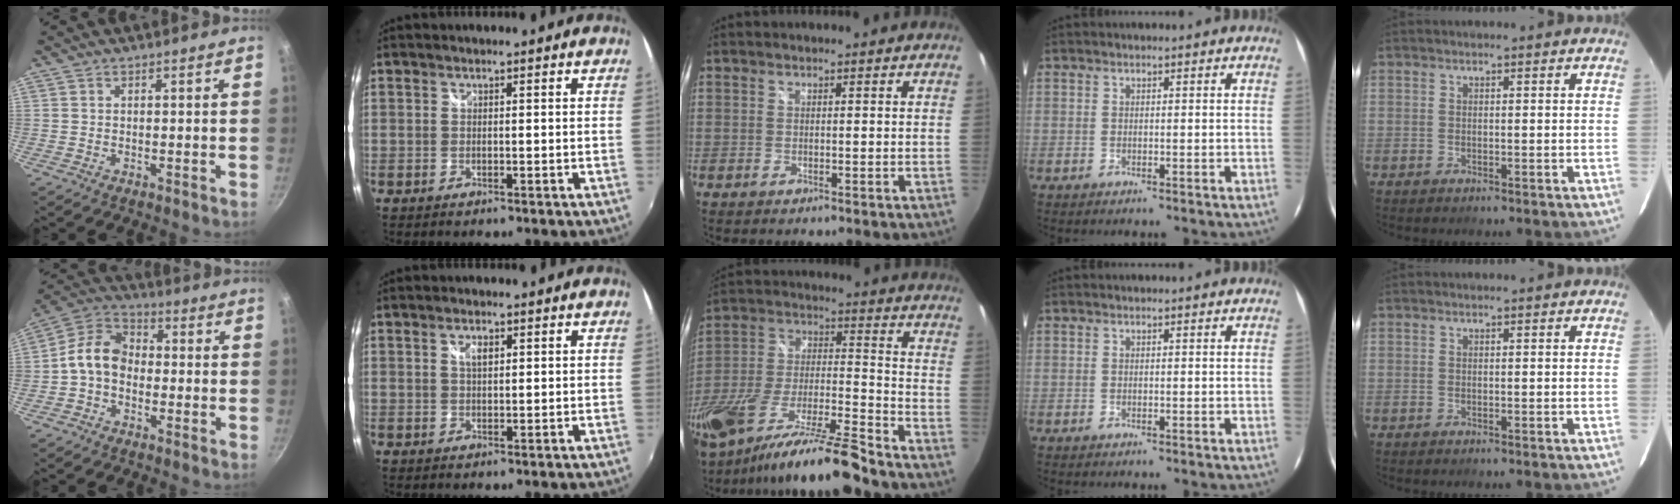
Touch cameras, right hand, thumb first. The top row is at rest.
{"thumb": {"total": 8.9, "force": [-1.4, 6.6, 5.8], "torque": [-0.084, 0.034, -0.049]}, "index": {"total": 2.3, "force": [0.9, 1.1, 1.8], "torque": [-0.031, 0.002, 0.015]}, "middle": {"total": 22.7, "force": [-17.1, 2.8, 14.6], "torque": [-0.282, -0.046, -0.303]}}